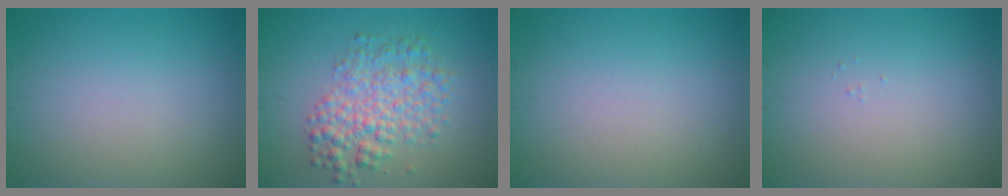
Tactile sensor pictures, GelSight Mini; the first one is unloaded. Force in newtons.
{"total": 4.6, "press": 4.6, "slide": 0.1}
{"total": 0.0}
{"total": 0.0}